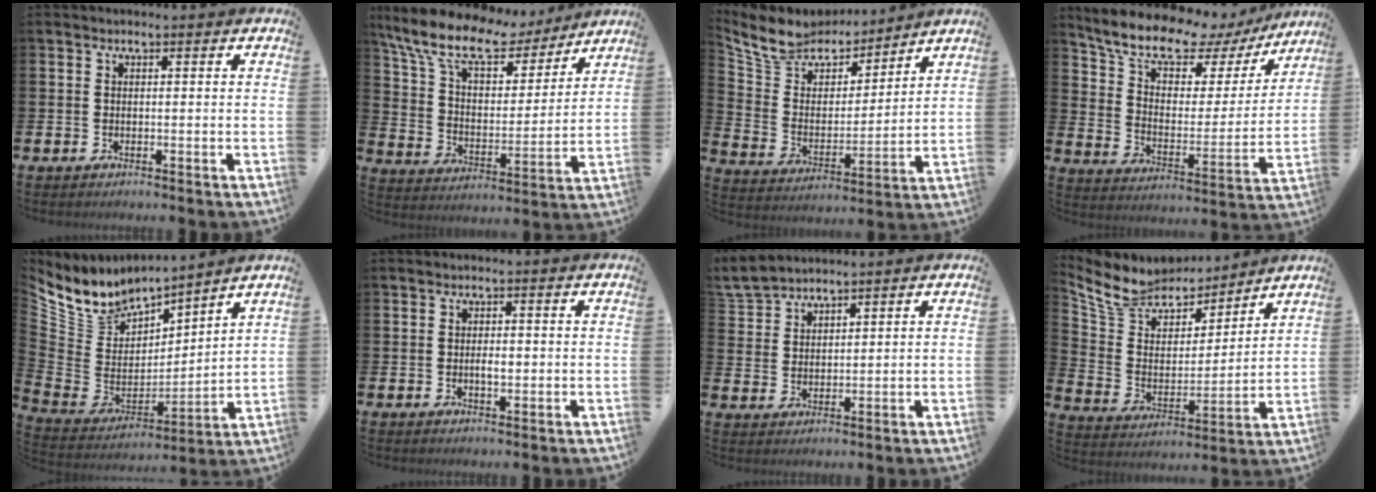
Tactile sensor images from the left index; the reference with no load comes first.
{"total": 12.7, "force": [10.6, 4.3, 5.5], "torque": [-0.135, -0.064, 0.182]}
{"total": 9.1, "force": [8.4, 3.5, 1.1], "torque": [-0.075, -0.060, 0.153]}
{"total": 11.4, "force": [9.5, 4.1, 4.7], "torque": [-0.120, -0.055, 0.161]}
{"total": 7.1, "force": [6.7, 2.0, -1.1], "torque": [-0.031, -0.073, 0.120]}
{"total": 1.7, "force": [-0.1, 0.8, 1.4], "torque": [-0.013, -0.003, -0.006]}
{"total": 4.6, "force": [4.5, 0.9, 0.3], "torque": [-0.022, -0.020, 0.084]}
{"total": 9.8, "force": [9.0, 3.6, 1.2], "torque": [-0.081, -0.066, 0.164]}